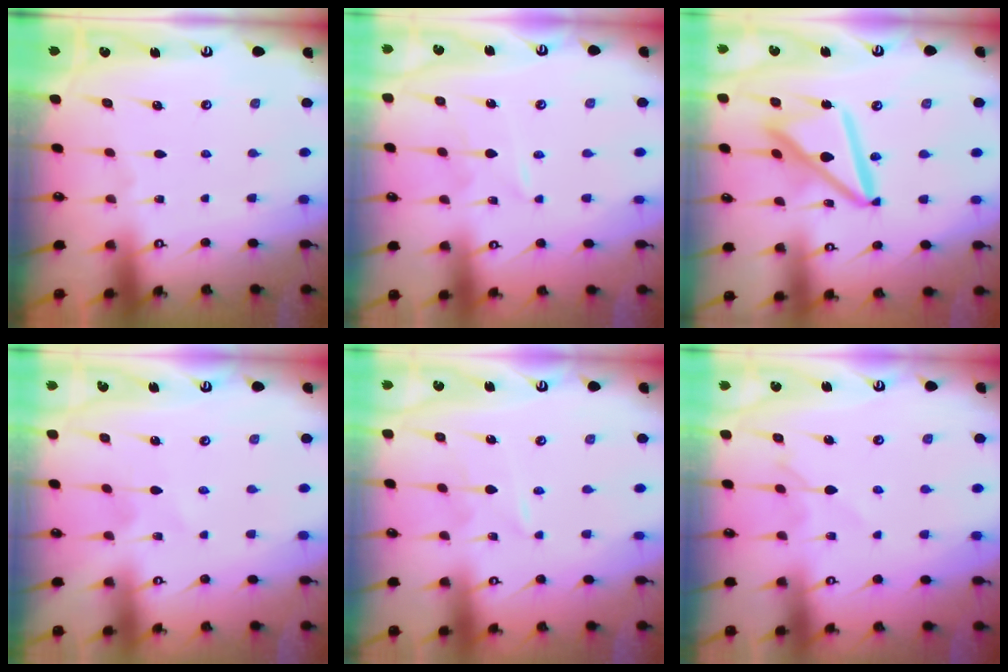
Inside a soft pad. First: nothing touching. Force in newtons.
{"total": 2.4, "press": 2.3, "slide": 0.3}
{"total": 14.2, "press": 14.1, "slide": 1.5}
{"total": 2.1, "press": 2.1, "slide": 0.1}
{"total": 2.4, "press": 2.3, "slide": 0.3}
{"total": 5.5, "press": 5.4, "slide": 0.8}